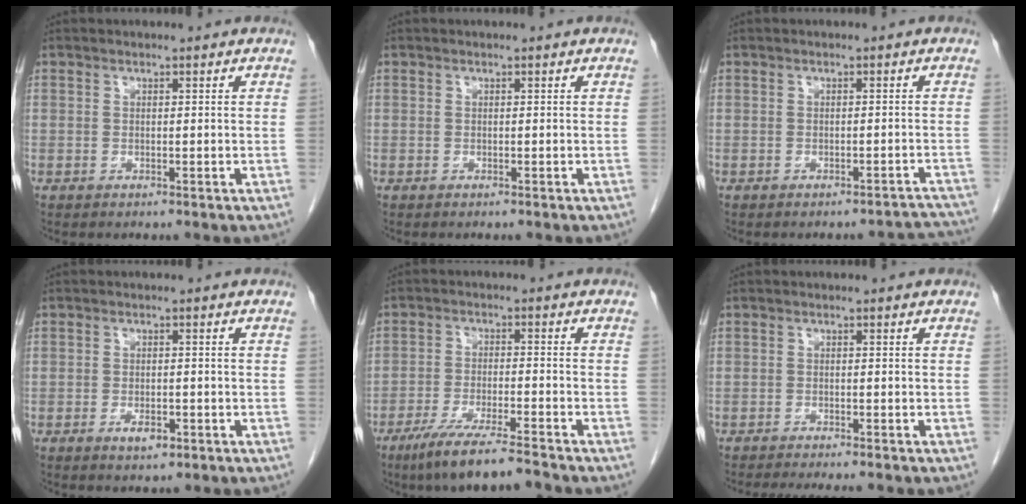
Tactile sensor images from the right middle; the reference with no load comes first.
{"total": 0.0}
{"total": 5.3, "force": [-5.2, 0.8, 0.1], "torque": [0.018, 0.011, -0.051]}
{"total": 2.6, "force": [-1.3, 1.1, 2.0], "torque": [-0.032, 0.002, -0.016]}
{"total": 9.3, "force": [-7.3, 0.0, 5.8], "torque": [-0.096, -0.026, -0.128]}
{"total": 6.6, "force": [-5.8, 0.4, 3.2], "torque": [-0.037, -0.013, -0.083]}